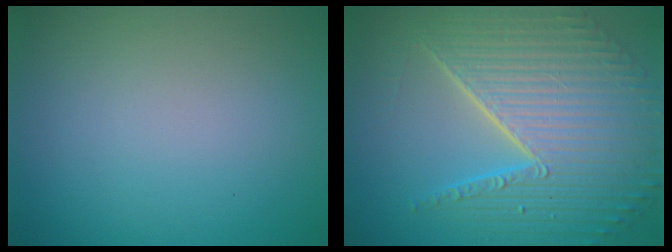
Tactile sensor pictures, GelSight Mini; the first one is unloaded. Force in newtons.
{"total": 10.6, "press": 6.9, "slide": 8.1}